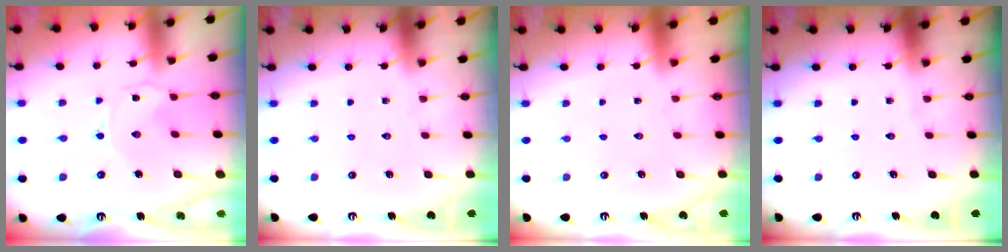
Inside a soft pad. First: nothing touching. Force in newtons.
{"total": 0.0}
{"total": 1.5, "press": 1.5, "slide": 0.1}
{"total": 0.0}